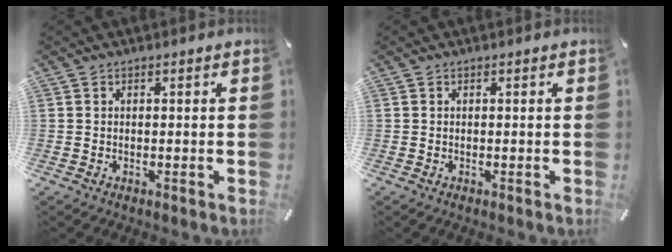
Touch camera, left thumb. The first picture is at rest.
{"total": 0.0}